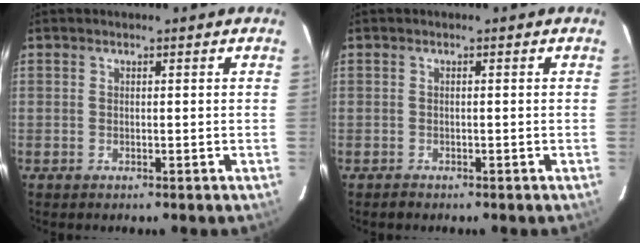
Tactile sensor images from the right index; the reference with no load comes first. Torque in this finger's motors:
{"motor_torque": [-0.02, -0.09, 0.09, 0.01]}